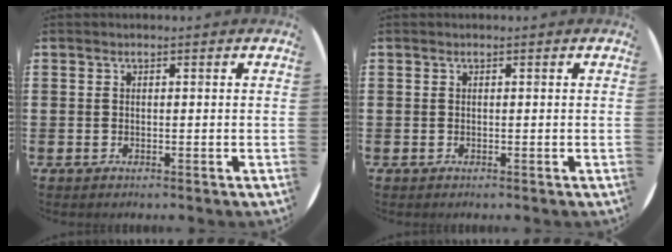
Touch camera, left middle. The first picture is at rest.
{"total": 0.0}